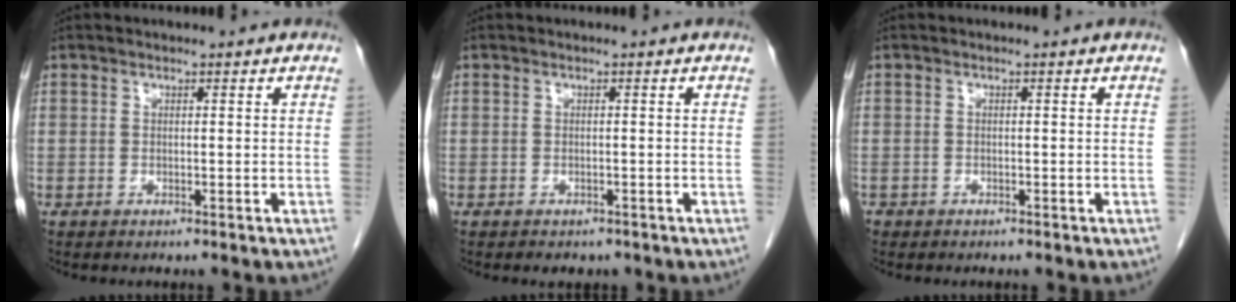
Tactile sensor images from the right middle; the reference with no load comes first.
{"total": 2.2, "force": [-1.8, 1.2, 0.6], "torque": [-0.009, 0.000, -0.020]}
{"total": 0.9, "force": [-0.7, 0.6, 0.2], "torque": [-0.009, 0.000, -0.011]}